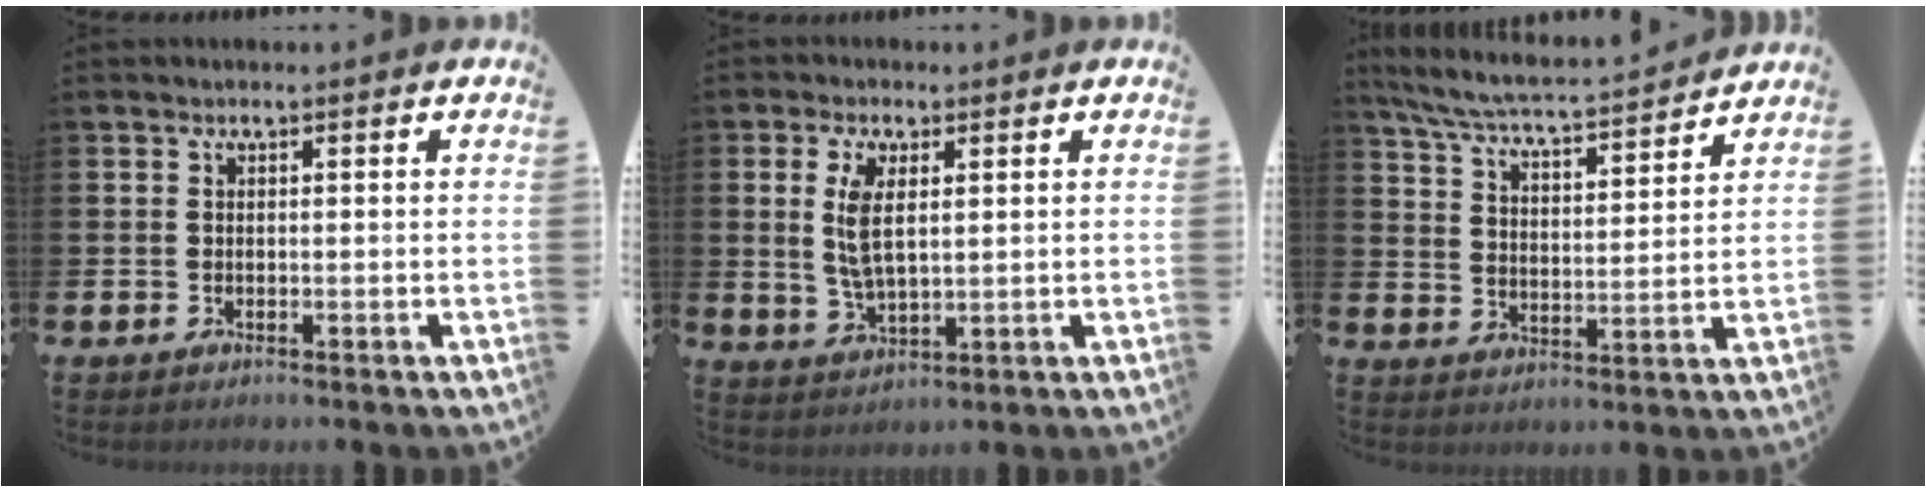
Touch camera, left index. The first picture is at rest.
{"total": 5.5, "force": [1.6, 2.4, 4.7], "torque": [-0.091, 0.003, 0.025]}
{"total": 6.1, "force": [5.7, 0.2, 2.0], "torque": [-0.068, -0.047, 0.096]}